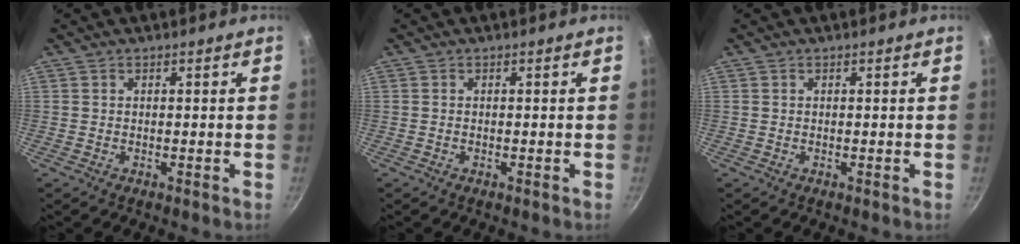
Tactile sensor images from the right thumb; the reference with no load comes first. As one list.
[{"total": 0.0}, {"total": 0.0}]